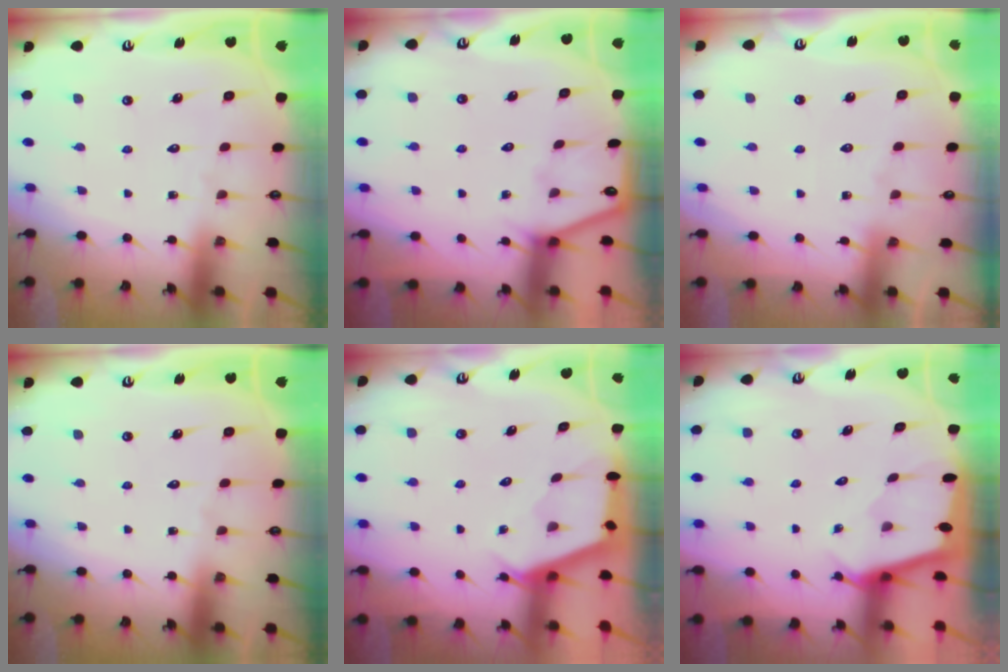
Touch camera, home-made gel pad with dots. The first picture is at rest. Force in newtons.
{"total": 2.4, "press": 2.4, "slide": 0.4}
{"total": 3.3, "press": 3.3, "slide": 0.5}
{"total": 0.0}
{"total": 2.5, "press": 2.5, "slide": 0.4}
{"total": 1.6, "press": 1.6, "slide": 0.2}